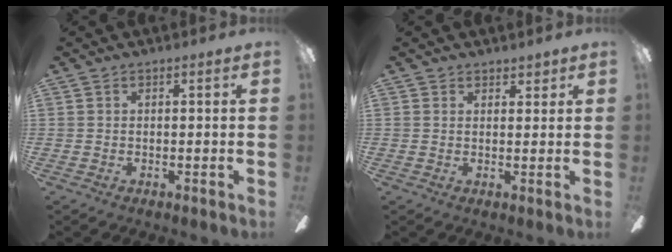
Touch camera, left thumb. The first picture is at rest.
{"total": 2.3, "force": [1.8, 1.4, 0.1], "torque": [0.004, -0.003, 0.034]}